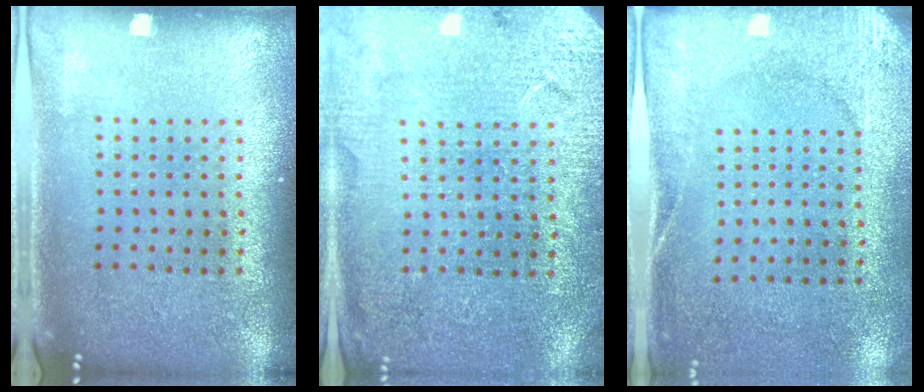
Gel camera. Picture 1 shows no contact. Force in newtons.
{"total": 2.9, "press": 2.9, "slide": 0.3}
{"total": 2.6, "press": 2.1, "slide": 1.6}